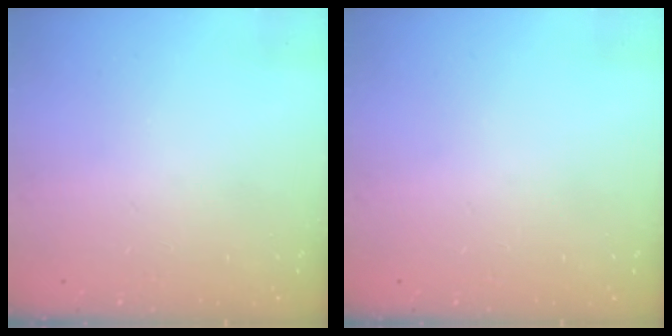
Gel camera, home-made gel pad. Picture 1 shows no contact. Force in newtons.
{"total": 0.0}